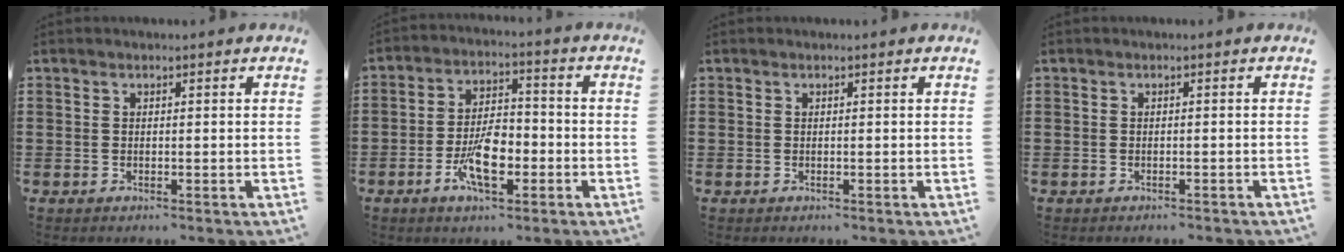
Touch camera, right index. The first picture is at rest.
{"total": 8.6, "force": [-3.3, 3.9, 6.9], "torque": [-0.136, 0.002, -0.059]}
{"total": 0.0}
{"total": 0.5, "force": [-0.5, 0.0, 0.2], "torque": [-0.005, -0.003, -0.009]}